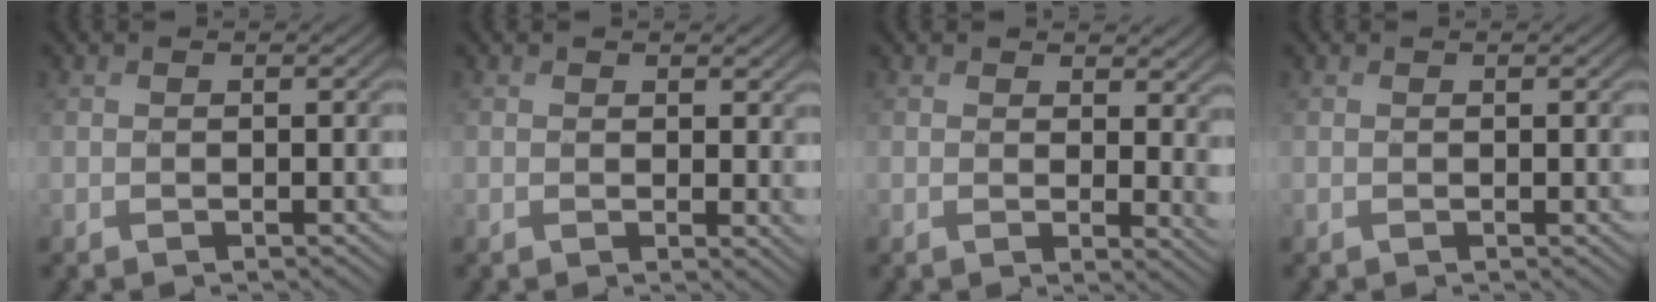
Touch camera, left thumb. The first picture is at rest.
{"total": 1.9, "force": [1.0, 0.9, 1.3], "torque": [-0.018, -0.006, 0.018]}
{"total": 4.5, "force": [2.2, 2.2, 3.2], "torque": [-0.044, -0.009, 0.038]}
{"total": 0.0}